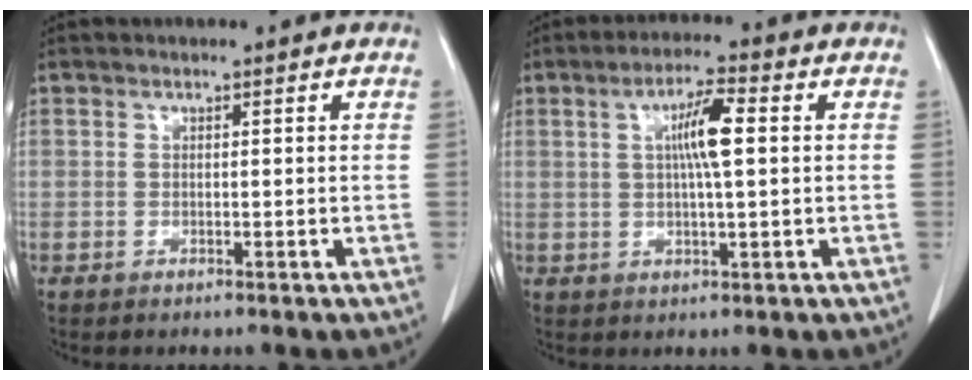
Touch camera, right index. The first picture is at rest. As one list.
[{"total": 6.3, "force": [1.2, 0.6, 6.1], "torque": [-0.111, 0.006, 0.017]}]